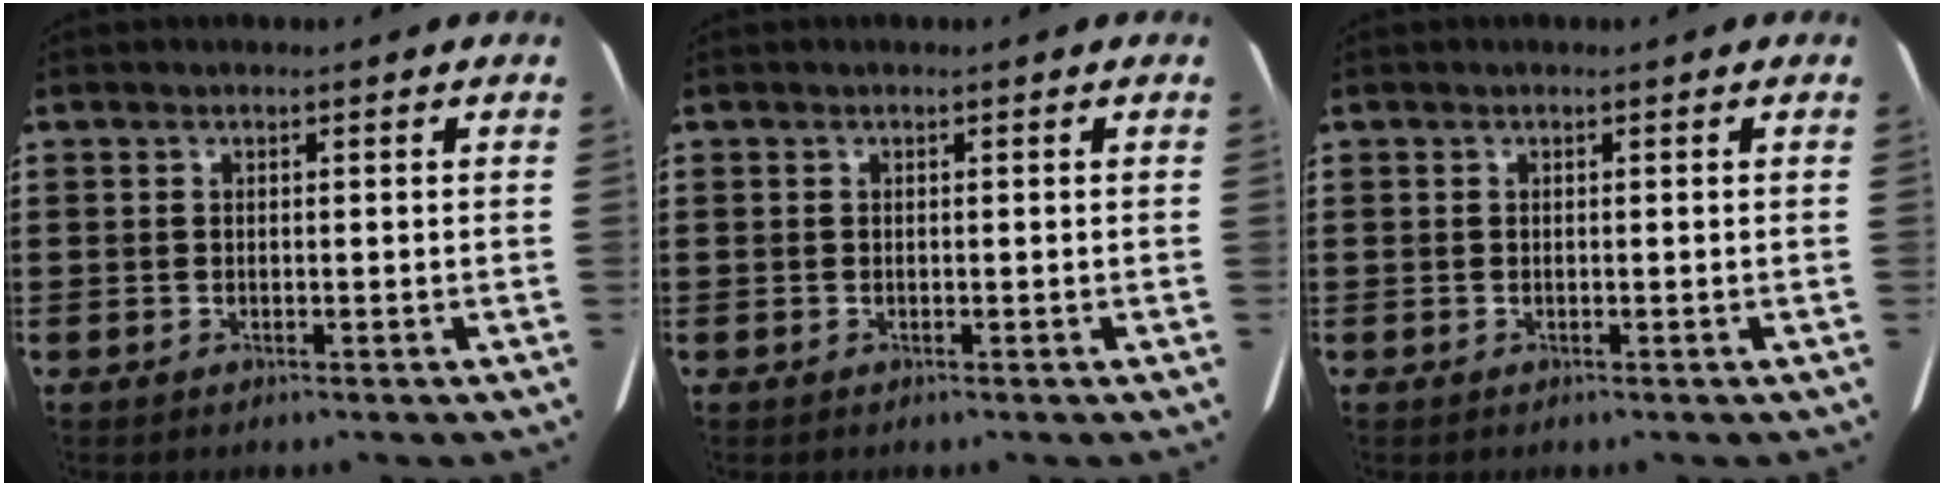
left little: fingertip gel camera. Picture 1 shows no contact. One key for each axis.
{"total": 0.0}
{"total": 0.0}